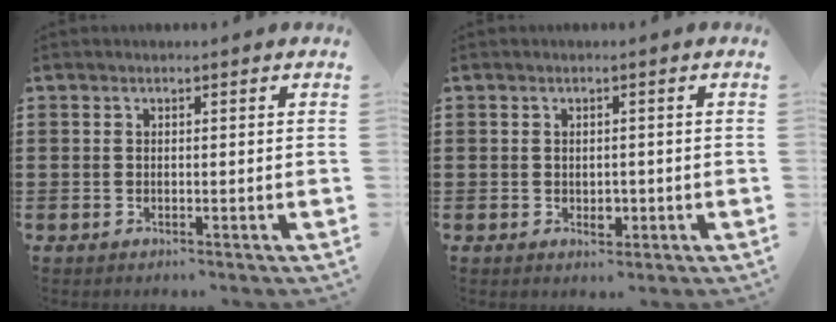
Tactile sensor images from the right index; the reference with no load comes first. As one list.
[{"total": 1.9, "force": [-0.4, 1.2, 1.3], "torque": [-0.025, 0.001, -0.006]}]